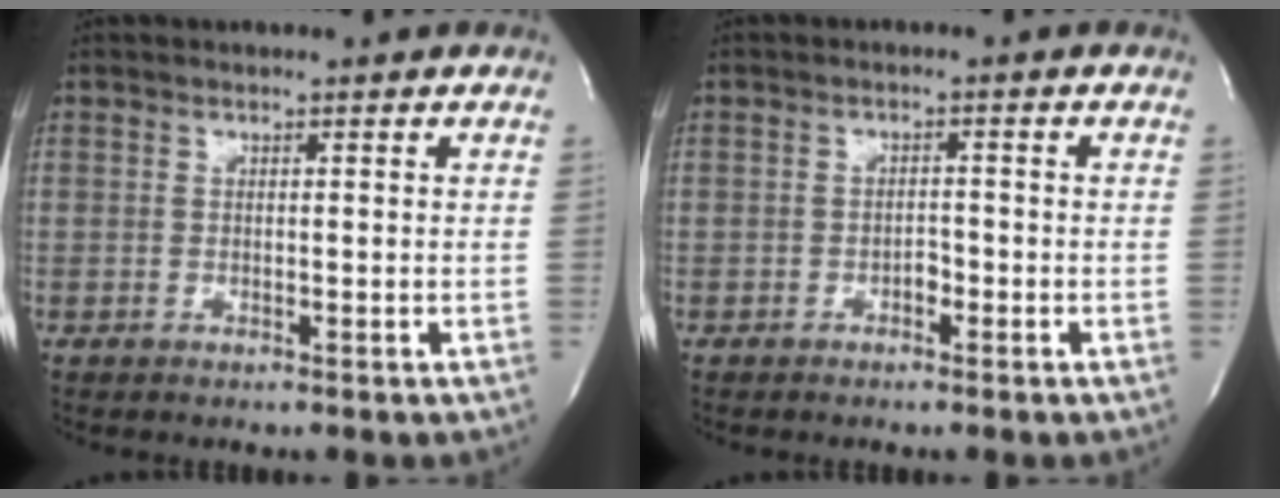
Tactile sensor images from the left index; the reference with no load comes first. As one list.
[{"total": 1.4, "force": [-0.9, 0.7, 0.8], "torque": [-0.012, 0.005, -0.015]}]